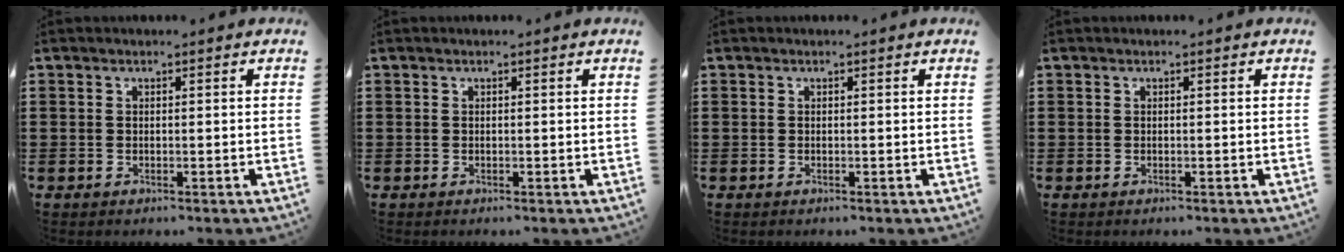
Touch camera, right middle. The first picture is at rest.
{"total": 0.0}
{"total": 0.0}
{"total": 0.0}